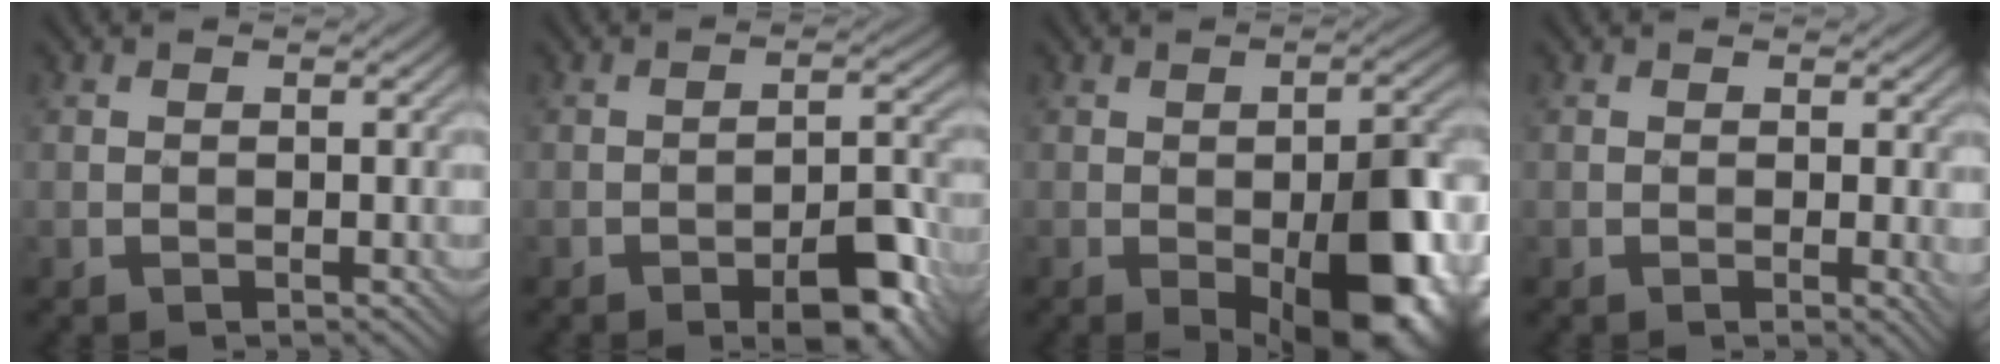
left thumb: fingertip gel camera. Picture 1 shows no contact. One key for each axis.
{"total": 6.2, "fx": -3.7, "fy": 2.1, "fz": 4.6, "tx": -0.056, "ty": 0.012, "tz": -0.054}
{"total": 14.9, "fx": -5.0, "fy": 6.5, "fz": 12.4, "tx": -0.143, "ty": -0.014, "tz": -0.064}
{"total": 1.9, "fx": 0.5, "fy": 0.9, "fz": 1.6, "tx": -0.020, "ty": -0.001, "tz": 0.008}